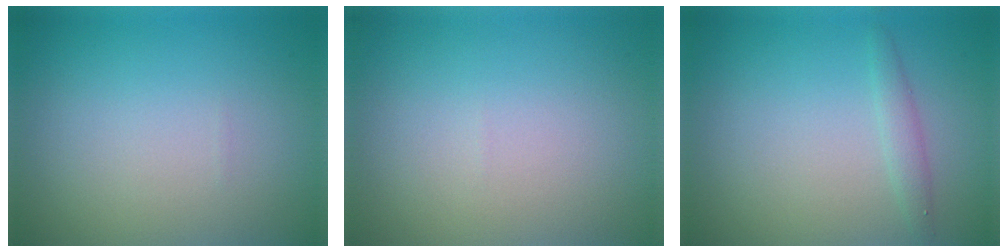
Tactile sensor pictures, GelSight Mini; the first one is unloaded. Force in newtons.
{"total": 0.0}
{"total": 1.3, "press": 1.3, "slide": 0.1}